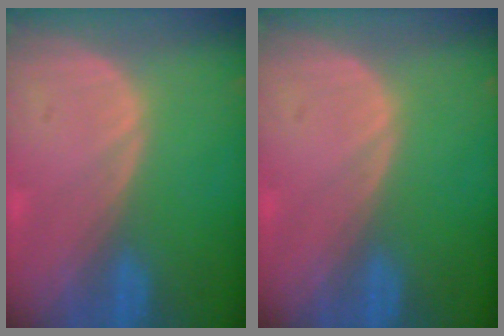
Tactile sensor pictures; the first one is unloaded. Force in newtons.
{"total": 0.0}